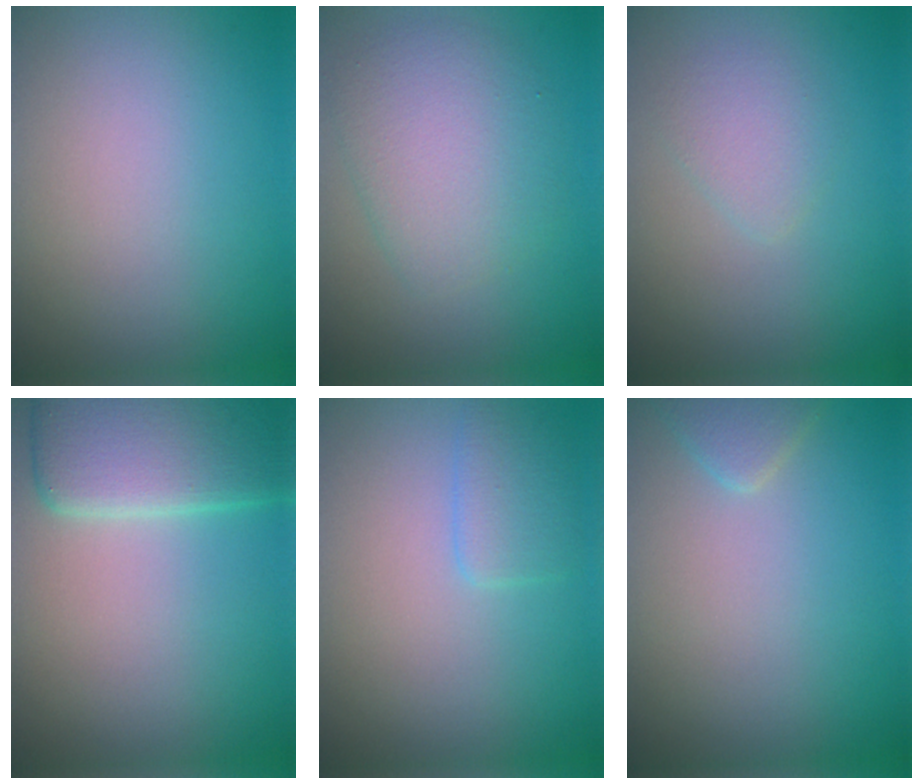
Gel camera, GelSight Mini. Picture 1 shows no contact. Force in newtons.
{"total": 4.7, "press": 4.7, "slide": 0.1}
{"total": 1.8, "press": 1.8, "slide": 0.1}
{"total": 7.1, "press": 7.1, "slide": 0.3}
{"total": 2.0, "press": 2.0, "slide": 0.1}
{"total": 1.5, "press": 1.5, "slide": 0.2}